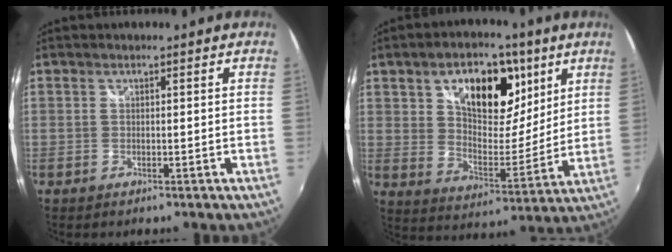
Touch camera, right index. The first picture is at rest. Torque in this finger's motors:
{"motor_torque": [0.76, -0.03, 0.63, 0.14]}